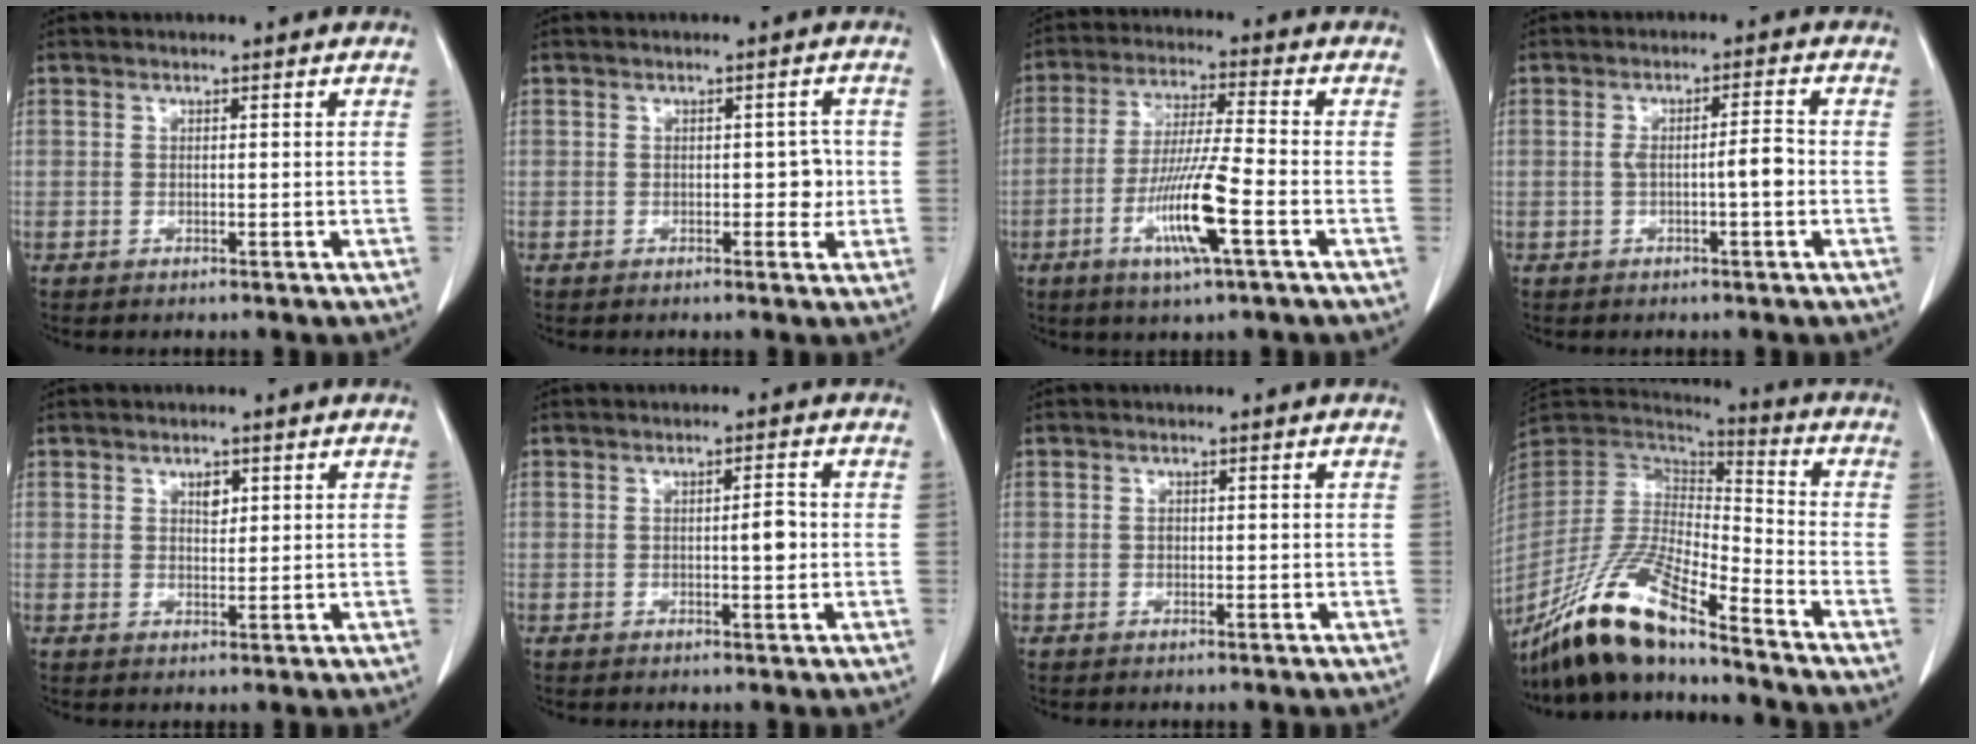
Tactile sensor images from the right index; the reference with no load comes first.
{"total": 2.6, "force": [-0.2, 1.5, 2.1], "torque": [-0.018, 0.010, -0.002]}
{"total": 11.0, "force": [-4.0, 0.0, 10.2], "torque": [-0.202, -0.016, -0.076]}
{"total": 3.9, "force": [-0.8, 0.3, 3.8], "torque": [-0.065, 0.010, -0.010]}
{"total": 1.9, "force": [0.9, 1.0, 1.3], "torque": [-0.018, -0.003, 0.016]}
{"total": 2.7, "force": [-0.2, 0.6, 2.7], "torque": [-0.040, 0.002, -0.003]}
{"total": 0.5, "force": [-0.1, 0.4, 0.3], "torque": [-0.004, 0.002, -0.003]}
{"total": 18.1, "force": [-14.2, 2.2, 11.0], "torque": [-0.229, -0.024, -0.272]}